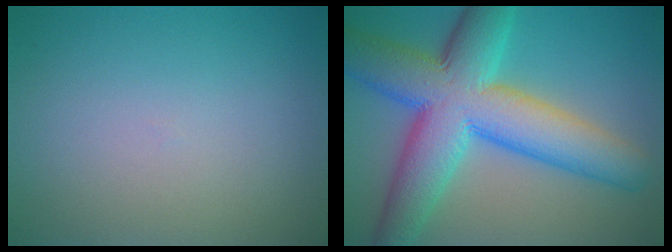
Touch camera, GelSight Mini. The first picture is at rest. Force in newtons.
{"total": 12.0, "press": 12.0, "slide": 0.2}